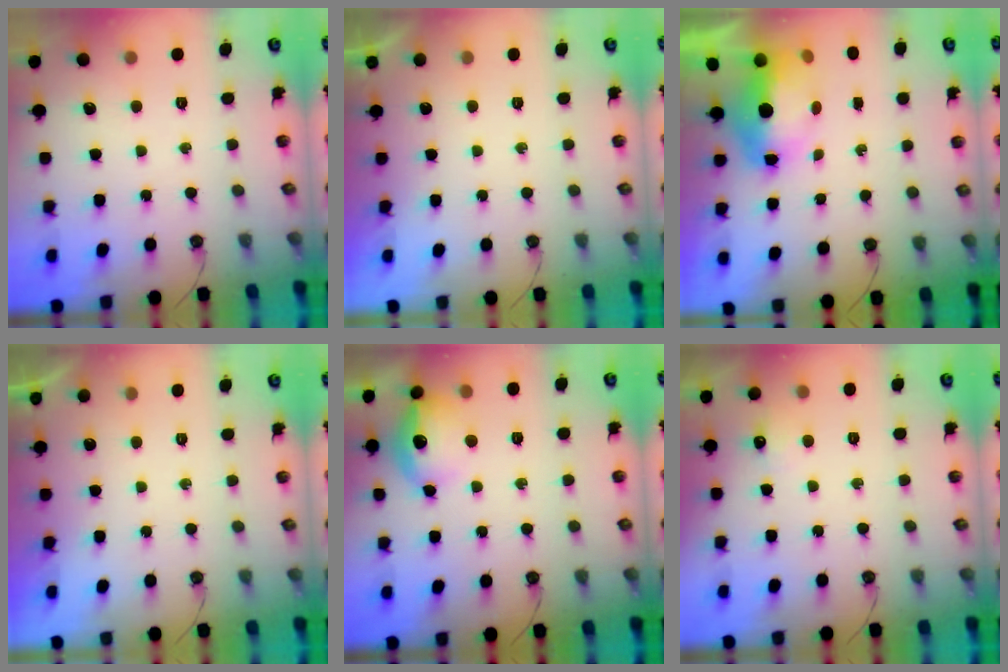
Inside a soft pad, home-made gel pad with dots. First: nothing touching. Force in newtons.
{"total": 0.0}
{"total": 8.4, "press": 8.3, "slide": 1.6}
{"total": 0.0}
{"total": 13.6, "press": 13.6, "slide": 1.1}
{"total": 4.0, "press": 4.0, "slide": 0.7}